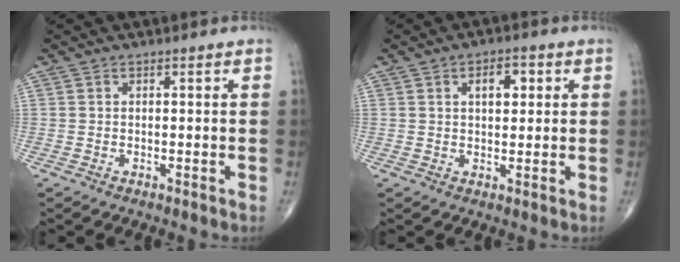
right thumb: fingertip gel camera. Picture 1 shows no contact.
{"total": 4.8, "force": [1.5, 2.6, 3.7], "torque": [-0.040, 0.001, 0.020]}